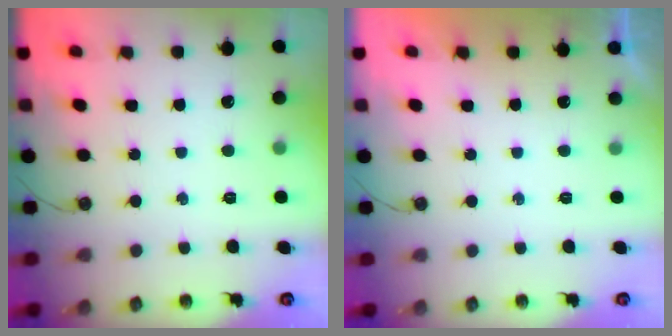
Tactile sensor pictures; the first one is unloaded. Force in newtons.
{"total": 0.0}